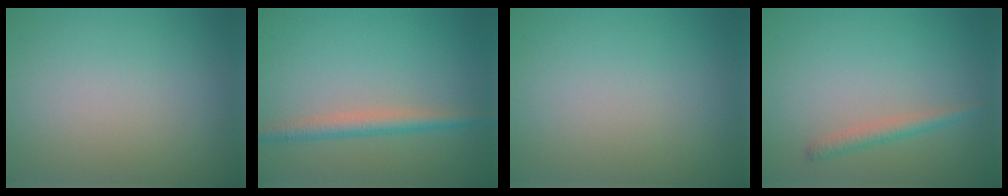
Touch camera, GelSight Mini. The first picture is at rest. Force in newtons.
{"total": 2.5, "press": 2.5, "slide": 0.0}
{"total": 0.0}
{"total": 1.6, "press": 1.6, "slide": 0.1}